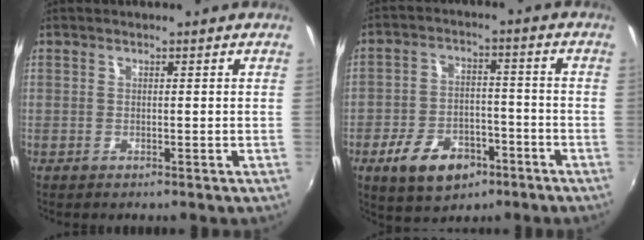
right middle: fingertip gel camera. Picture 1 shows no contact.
{"total": 11.7, "force": [-6.5, 6.9, 6.8], "torque": [-0.155, 0.004, -0.101]}